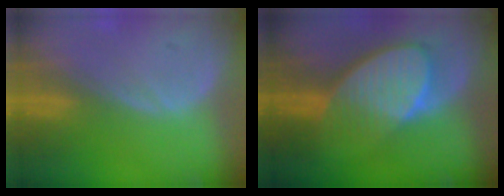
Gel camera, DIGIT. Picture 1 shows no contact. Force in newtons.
{"total": 9.2, "press": 8.2, "slide": 4.1}